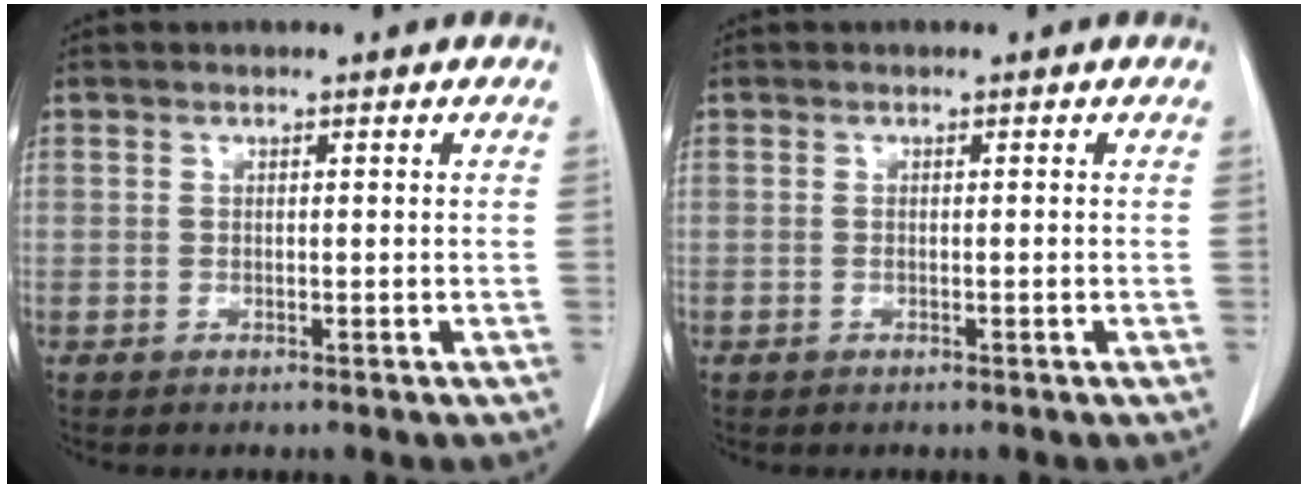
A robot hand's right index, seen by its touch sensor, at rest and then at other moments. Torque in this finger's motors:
{"motor_torque": [0.12, -0.10, 0.10, 0.01]}